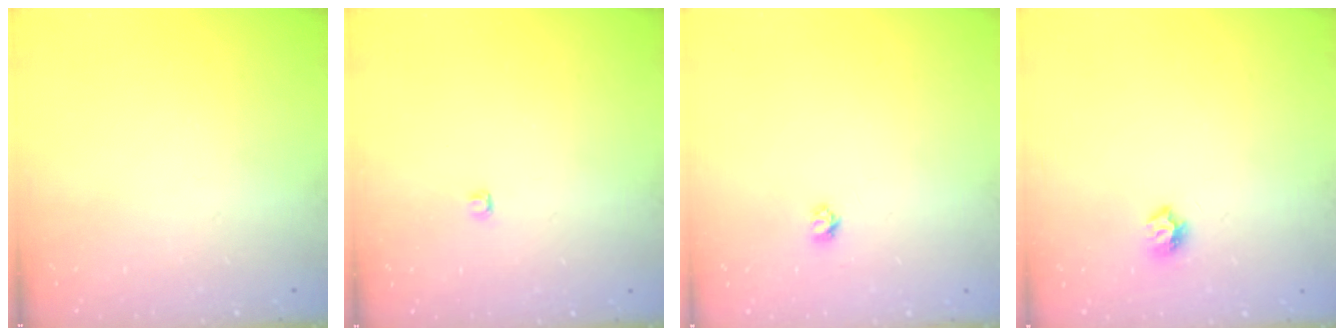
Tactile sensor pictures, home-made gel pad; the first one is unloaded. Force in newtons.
{"total": 2.8, "press": 2.7, "slide": 0.3}
{"total": 3.4, "press": 3.4, "slide": 0.3}
{"total": 6.8, "press": 6.8, "slide": 0.6}